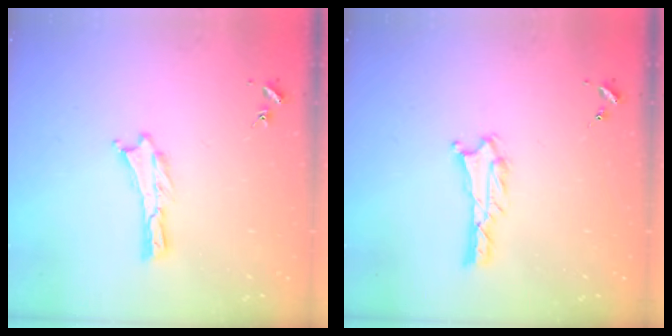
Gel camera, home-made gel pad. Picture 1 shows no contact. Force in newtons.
{"total": 2.0, "press": 2.0, "slide": 0.3}